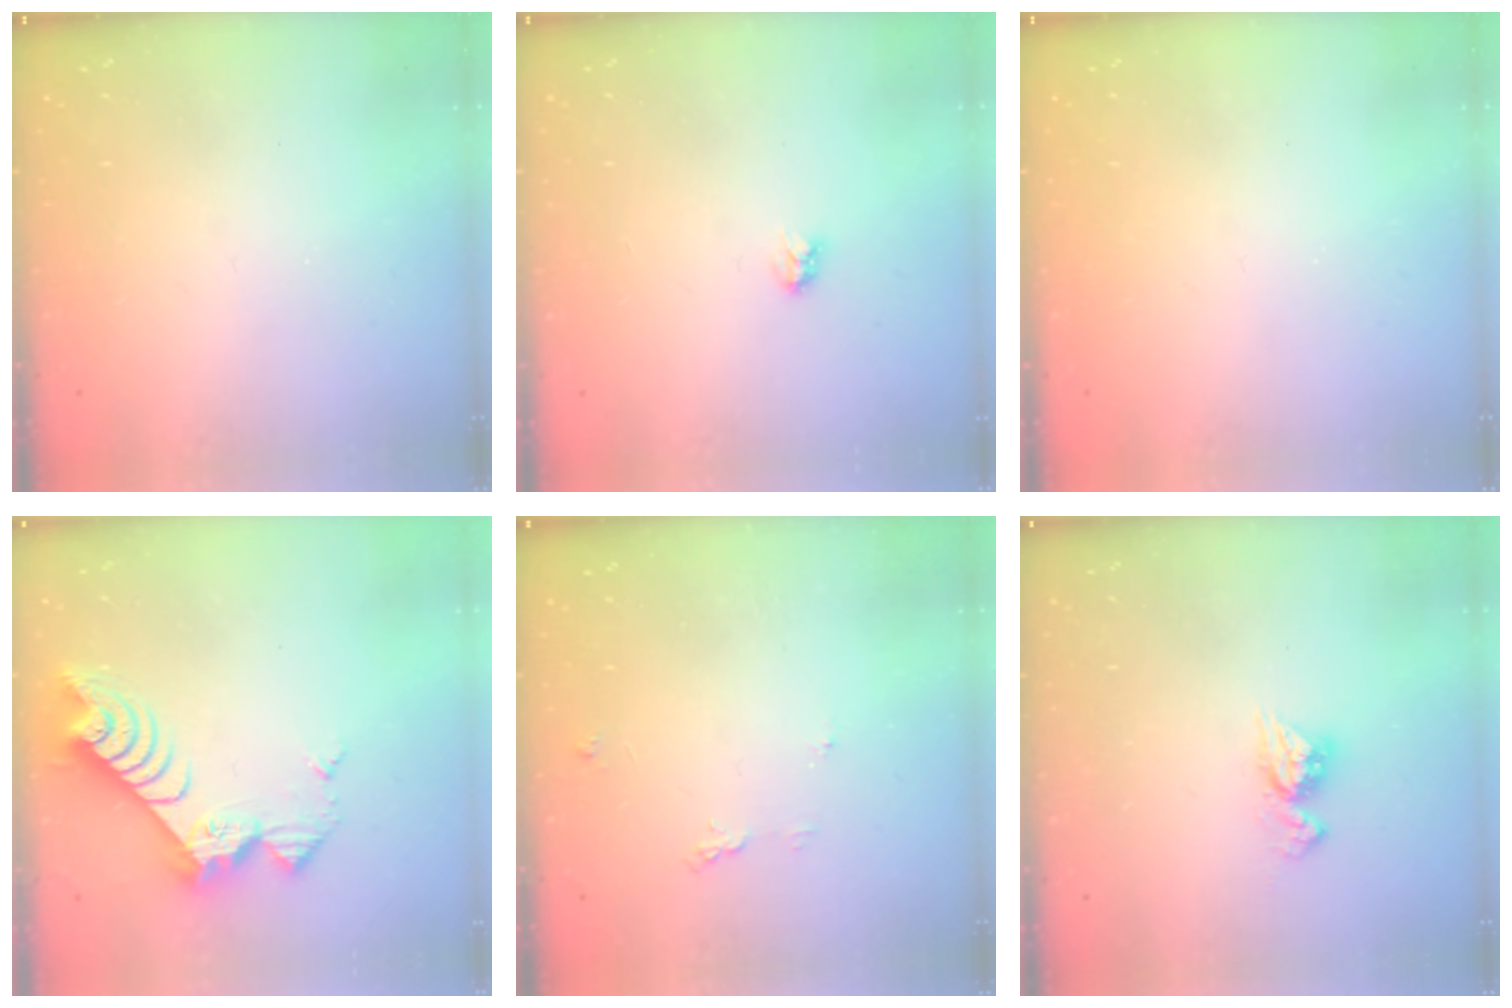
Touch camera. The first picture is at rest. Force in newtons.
{"total": 2.9, "press": 2.9, "slide": 0.3}
{"total": 0.0}
{"total": 10.4, "press": 10.4, "slide": 1.1}
{"total": 4.3, "press": 4.3, "slide": 0.4}
{"total": 7.5, "press": 7.4, "slide": 0.8}